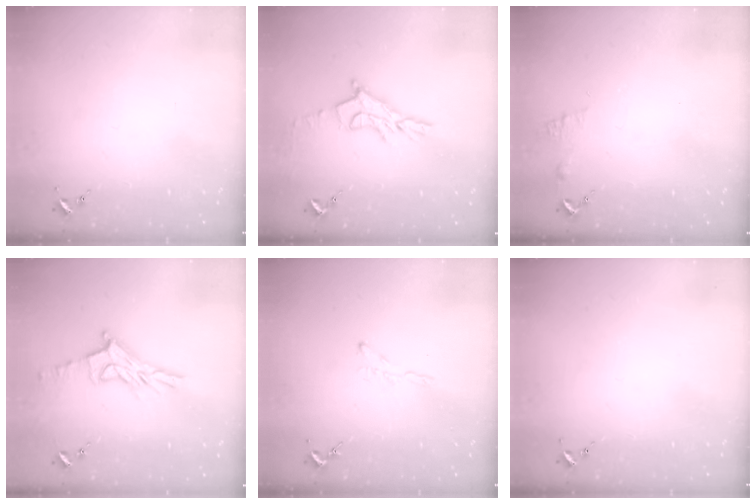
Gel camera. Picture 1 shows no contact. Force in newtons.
{"total": 12.3, "press": 12.3, "slide": 0.9}
{"total": 6.7, "press": 6.7, "slide": 0.5}
{"total": 12.0, "press": 12.0, "slide": 1.0}
{"total": 3.6, "press": 3.5, "slide": 0.4}
{"total": 0.0}